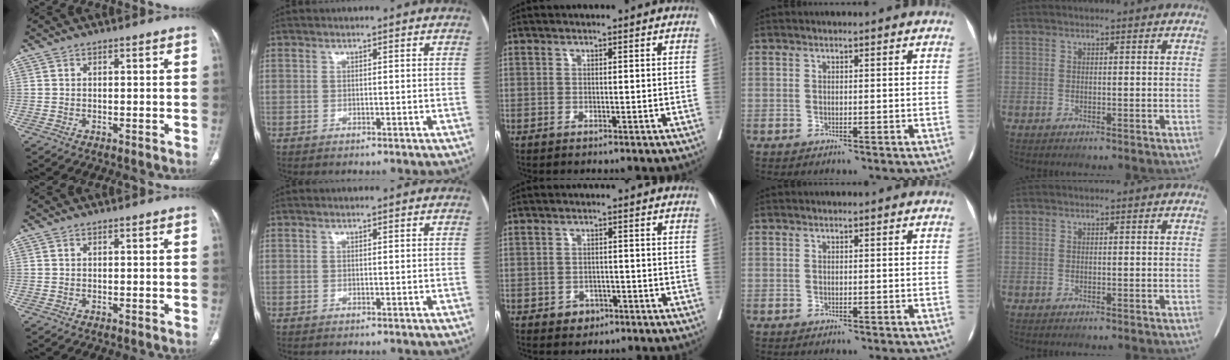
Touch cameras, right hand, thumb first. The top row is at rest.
{"middle": {"total": 2.6, "force": [-1.5, 2.0, 0.7], "torque": [-0.004, 0.008, -0.017]}}